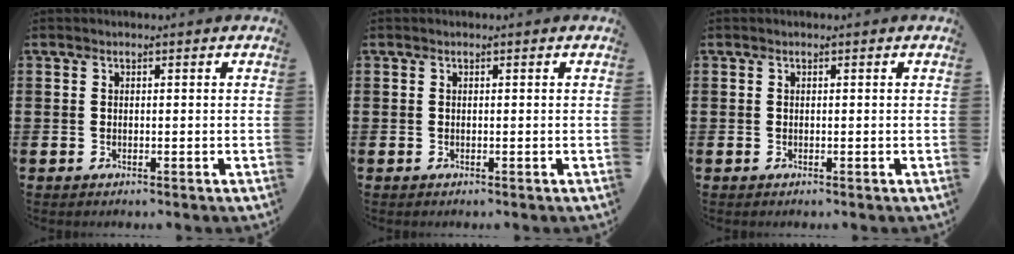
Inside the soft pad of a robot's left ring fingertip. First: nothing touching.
{"total": 0.0}
{"total": 0.0}